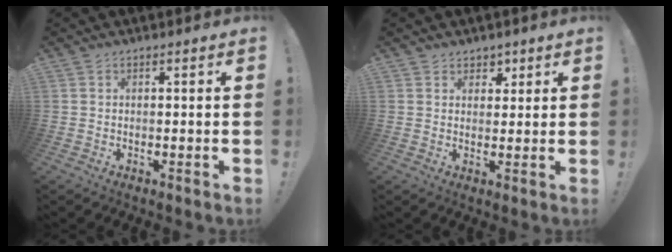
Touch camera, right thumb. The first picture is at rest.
{"total": 3.6, "force": [2.1, 2.9, 0.2], "torque": [0.011, -0.013, 0.036]}